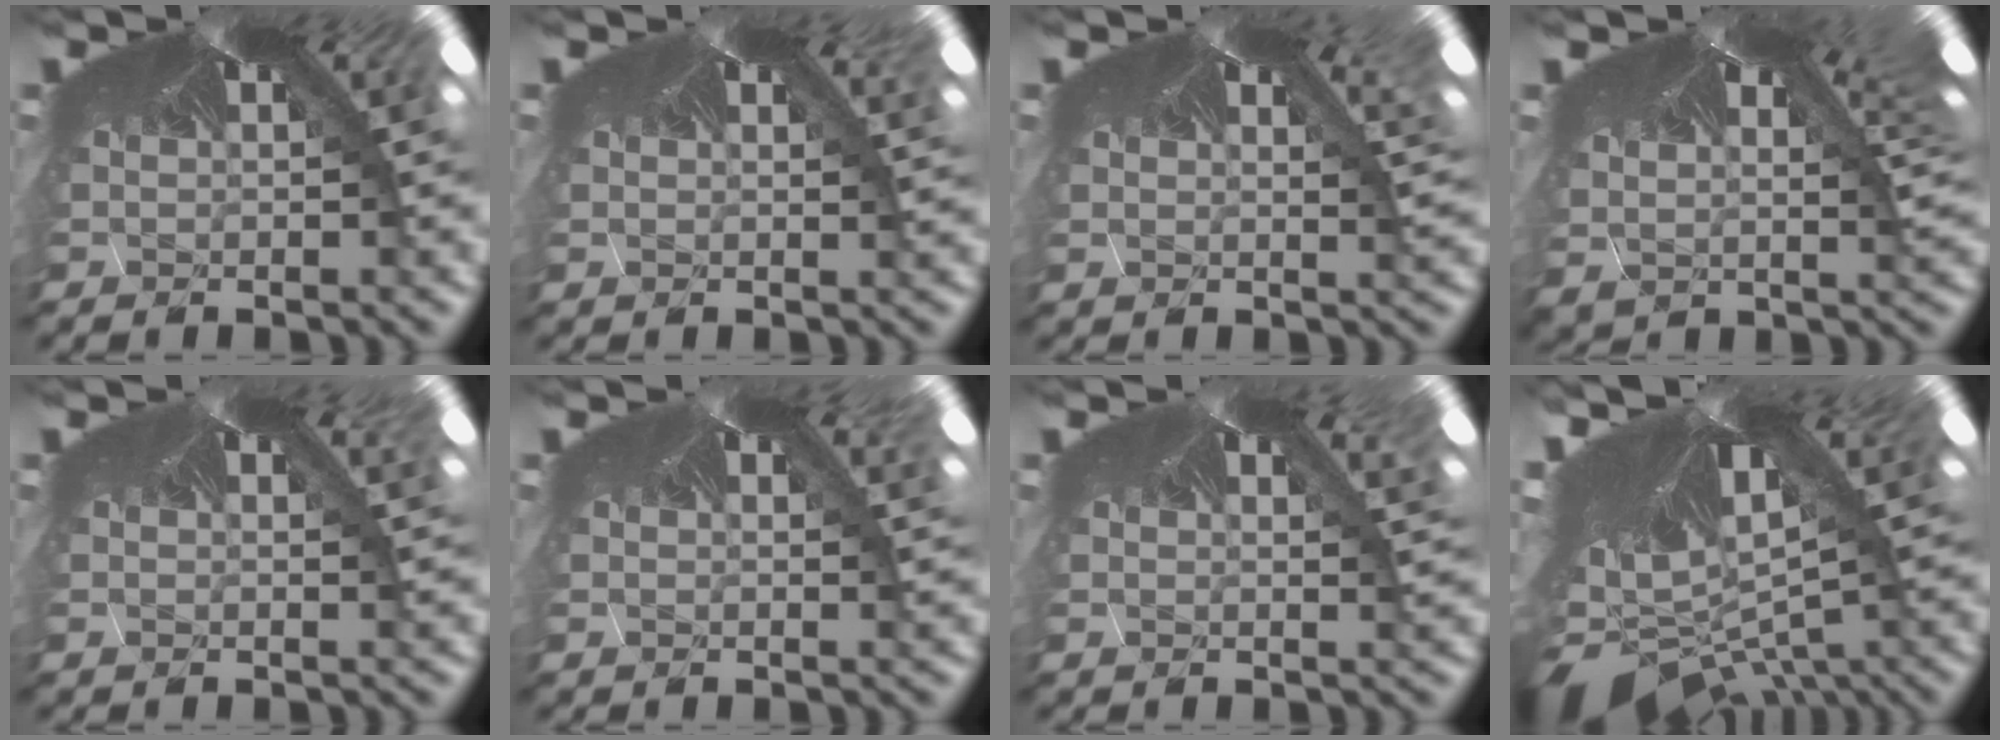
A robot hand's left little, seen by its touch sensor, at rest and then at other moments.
{"total": 1.0, "force": [1.0, 0.2, -0.2], "torque": [-0.003, 0.005, 0.011]}
{"total": 2.7, "force": [2.4, 0.8, 1.1], "torque": [-0.017, 0.012, 0.031]}
{"total": 2.1, "force": [1.8, 0.5, 0.9], "torque": [-0.025, 0.004, 0.038]}
{"total": 0.8, "force": [0.7, 0.1, -0.3], "torque": [0.002, 0.003, 0.006]}
{"total": 1.1, "force": [1.0, 0.1, -0.4], "torque": [-0.002, 0.004, 0.011]}
{"total": 1.8, "force": [1.7, 0.4, 0.3], "torque": [-0.014, 0.013, 0.017]}
{"total": 7.5, "force": [-7.4, 0.7, 1.4], "torque": [-0.051, -0.113, -0.081]}